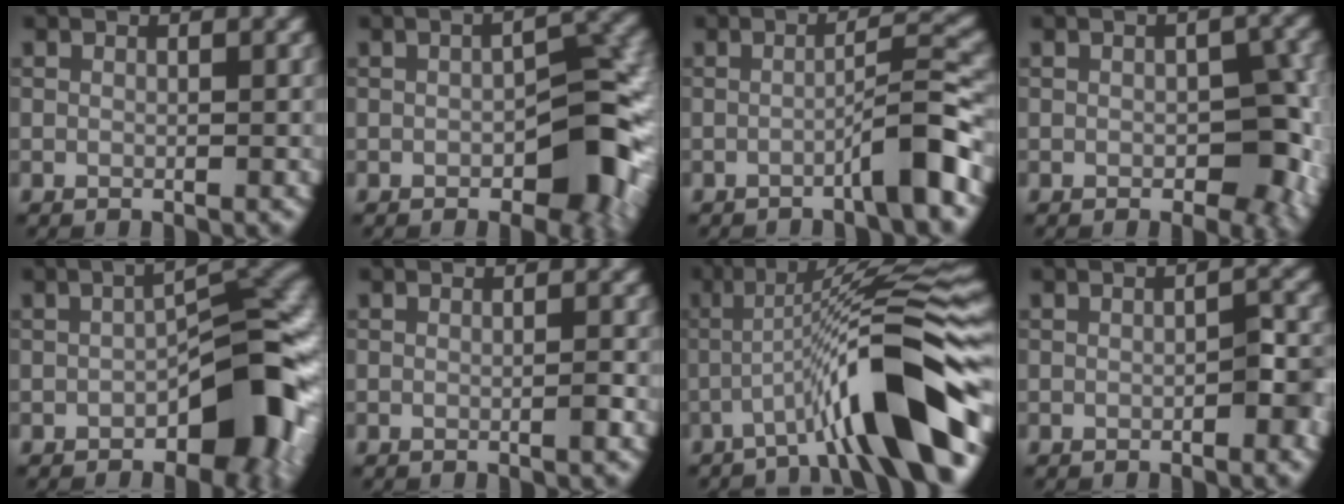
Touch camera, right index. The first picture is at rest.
{"total": 7.1, "force": [-2.1, 3.3, 5.9], "torque": [-0.066, 0.010, -0.033]}
{"total": 4.3, "force": [-2.2, 0.3, 3.7], "torque": [-0.051, 0.021, -0.047]}
{"total": 5.5, "force": [-0.8, 3.1, 4.4], "torque": [-0.046, -0.005, -0.010]}
{"total": 8.6, "force": [-3.2, 3.6, 7.1], "torque": [-0.076, 0.021, -0.058]}
{"total": 0.6, "force": [-0.3, 0.0, 0.6], "torque": [-0.009, 0.003, -0.006]}
{"total": 10.9, "force": [-4.6, 1.4, 9.8], "torque": [-0.141, 0.024, -0.080]}
{"total": 2.2, "force": [-0.8, 0.6, 2.0], "torque": [-0.028, 0.007, -0.012]}